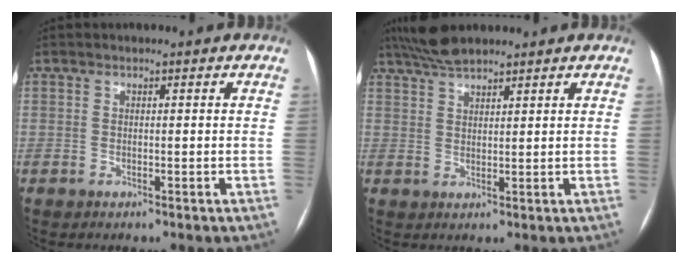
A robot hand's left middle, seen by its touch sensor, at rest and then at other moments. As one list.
[{"total": 5.2, "force": [4.6, 0.8, 2.3], "torque": [-0.052, 0.024, 0.090]}]